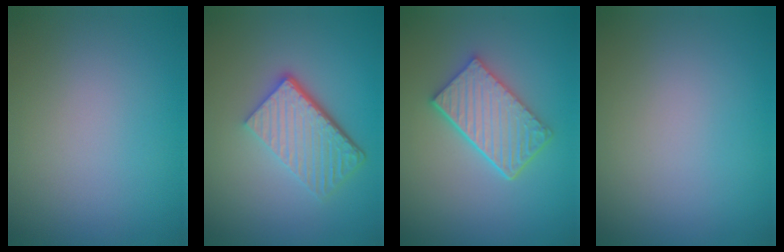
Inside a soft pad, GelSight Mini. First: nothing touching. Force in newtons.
{"total": 6.0, "press": 4.1, "slide": 4.3}
{"total": 5.3, "press": 4.3, "slide": 3.2}
{"total": 0.0}